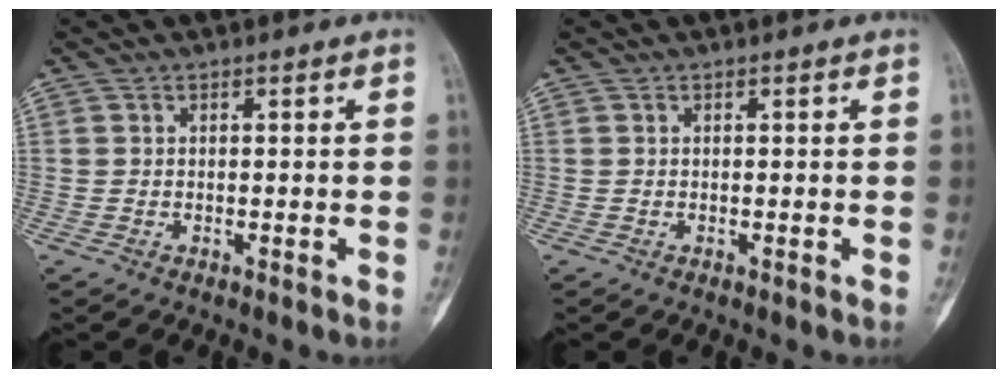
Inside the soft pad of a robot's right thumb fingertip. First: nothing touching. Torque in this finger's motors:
{"motor_torque": [0.00, 0.00, 0.06, 0.00, 0.01]}